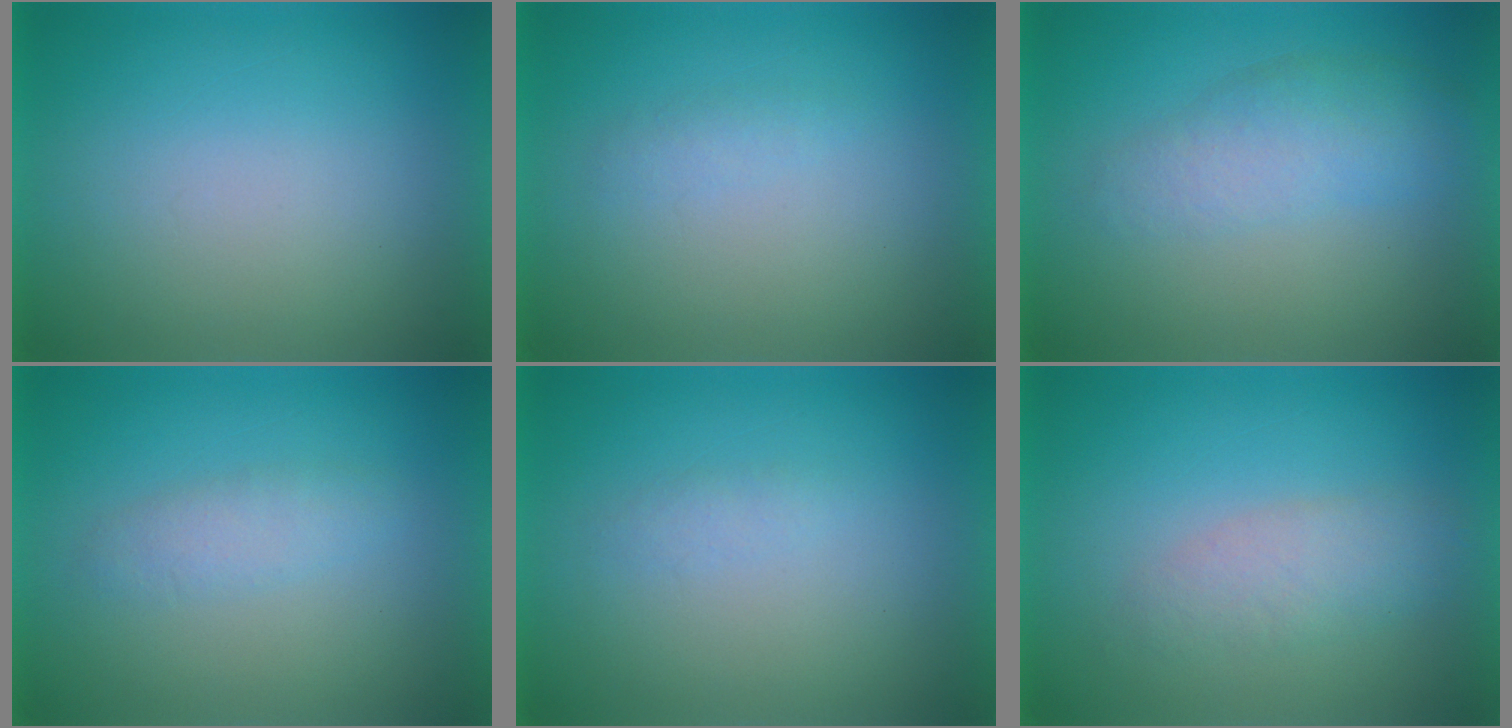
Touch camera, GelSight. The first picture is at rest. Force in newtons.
{"total": 1.3}
{"total": 3.0}
{"total": 2.3}
{"total": 1.2}
{"total": 2.9}